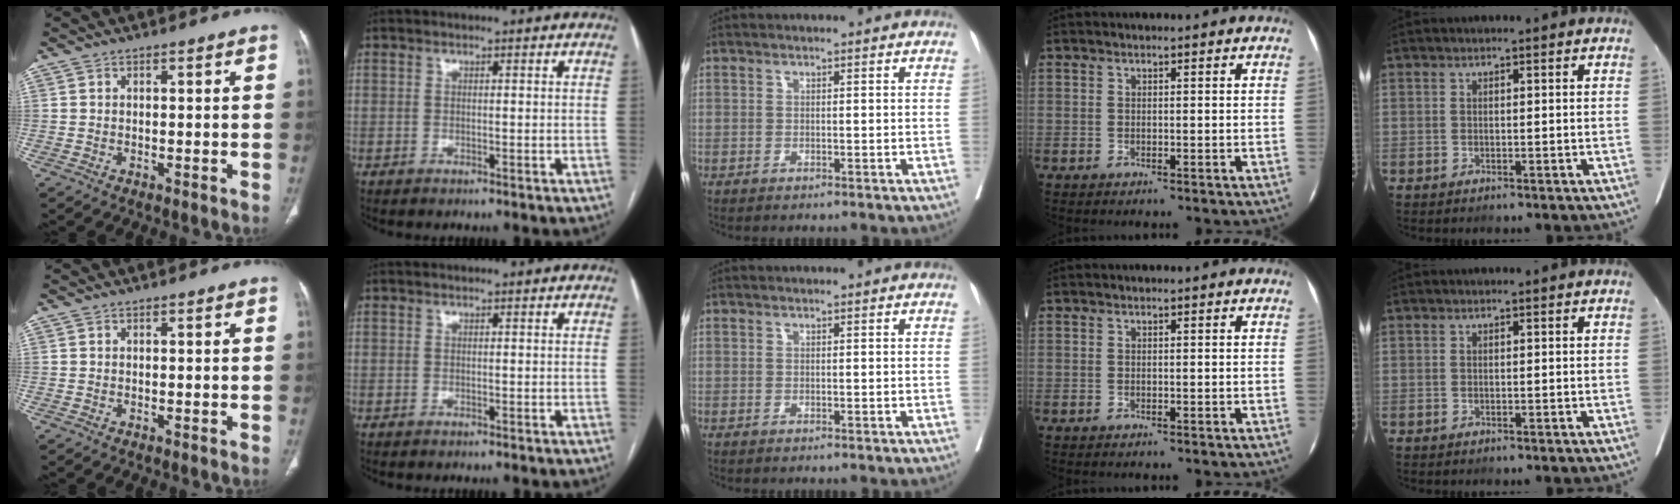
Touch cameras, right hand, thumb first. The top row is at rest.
{}